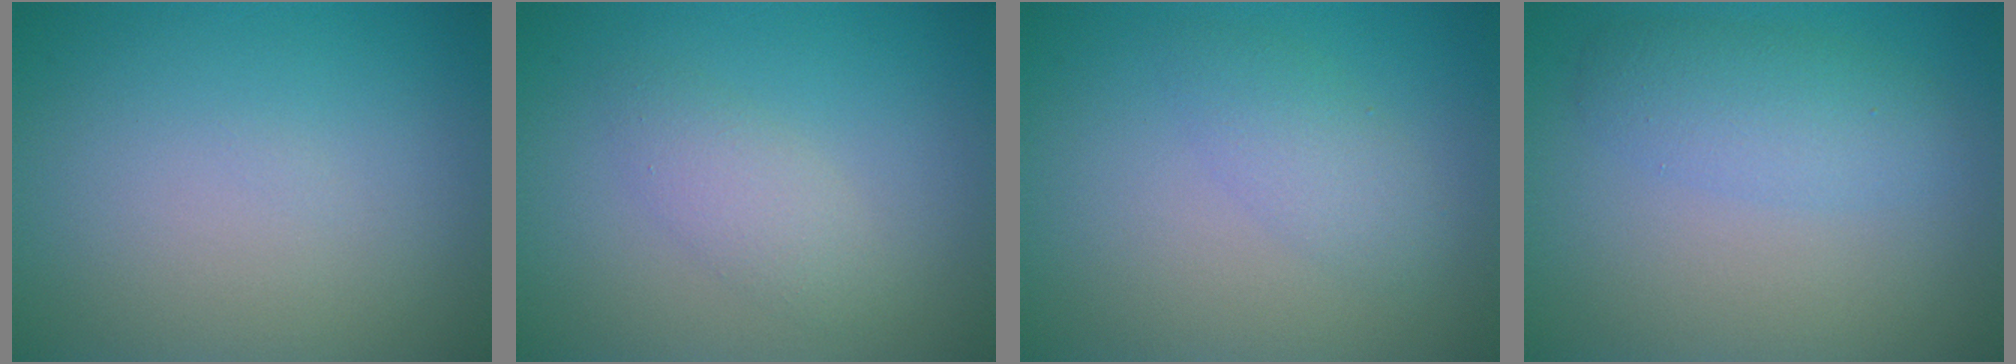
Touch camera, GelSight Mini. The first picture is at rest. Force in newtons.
{"total": 2.0, "press": 2.0, "slide": 0.0}
{"total": 2.2, "press": 2.2, "slide": 0.1}
{"total": 3.0, "press": 3.0, "slide": 0.1}